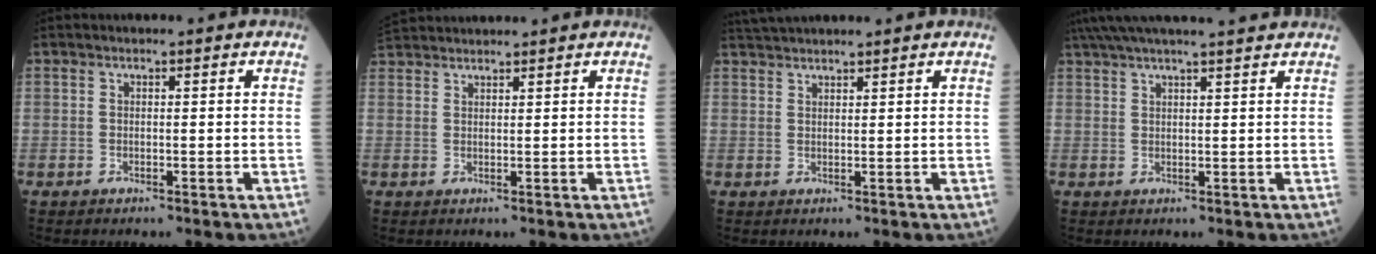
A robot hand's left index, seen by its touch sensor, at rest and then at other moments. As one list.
[{"total": 4.5, "force": [4.4, 0.0, 0.9], "torque": [-0.022, 0.037, 0.081]}, {"total": 3.8, "force": [3.6, -0.3, 1.2], "torque": [-0.021, 0.034, 0.068]}, {"total": 11.9, "force": [10.5, -0.1, 5.7], "torque": [-0.101, 0.036, 0.149]}]